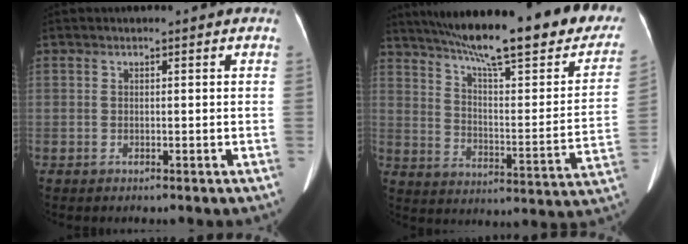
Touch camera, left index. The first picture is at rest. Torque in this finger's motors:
{"motor_torque": [0.08, -2.06, 0.58, 0.17]}